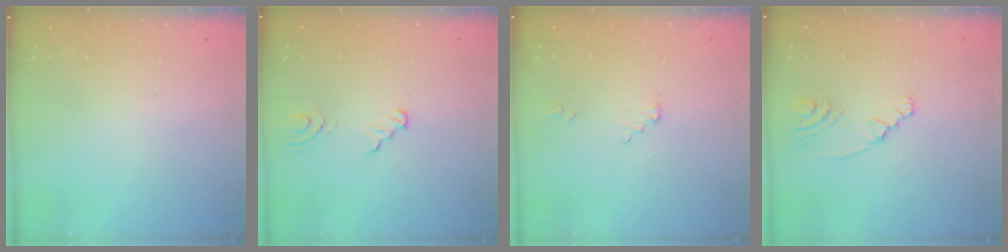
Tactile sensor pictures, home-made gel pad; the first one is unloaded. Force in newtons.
{"total": 3.6, "press": 3.2, "slide": 1.7}
{"total": 2.5, "press": 2.5, "slide": 0.1}
{"total": 2.7, "press": 2.5, "slide": 1.0}